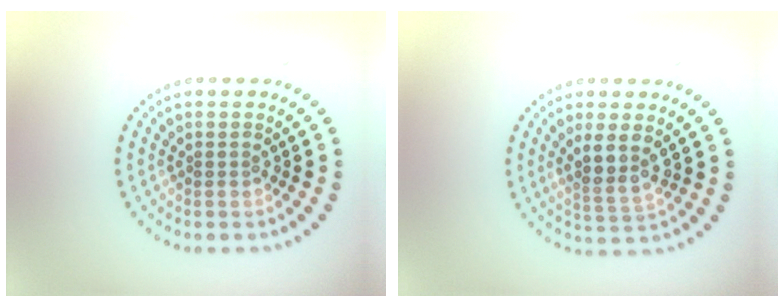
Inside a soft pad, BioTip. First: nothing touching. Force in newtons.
{"total": 2.9, "press": 2.4, "slide": 1.6}